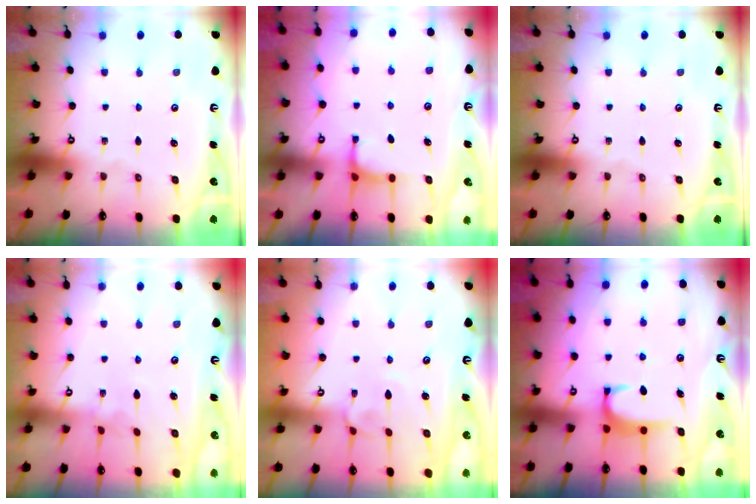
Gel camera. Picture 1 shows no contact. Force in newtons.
{"total": 2.6, "press": 2.6, "slide": 0.2}
{"total": 0.0}
{"total": 3.0, "press": 3.0, "slide": 0.3}
{"total": 4.1, "press": 4.0, "slide": 0.5}
{"total": 2.0, "press": 2.0, "slide": 0.5}